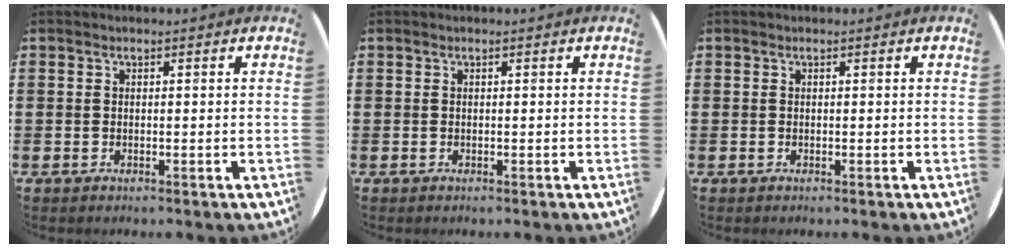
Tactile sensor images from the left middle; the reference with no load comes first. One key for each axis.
{"total": 0.0}
{"total": 0.0}